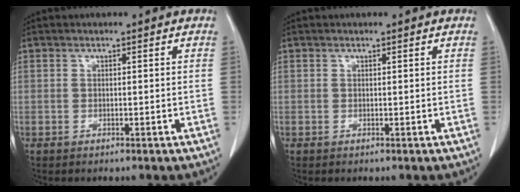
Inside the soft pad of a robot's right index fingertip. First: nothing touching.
{"total": 0.0}